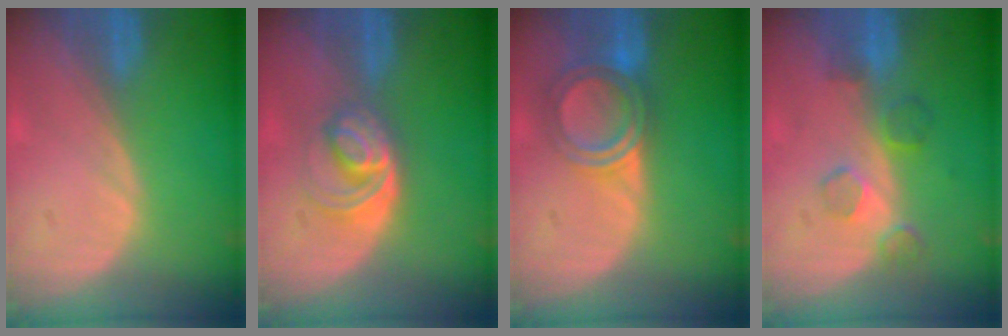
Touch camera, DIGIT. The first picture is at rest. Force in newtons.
{"total": 6.3, "press": 5.4, "slide": 3.2}
{"total": 6.0, "press": 5.6, "slide": 2.0}
{"total": 4.5, "press": 4.2, "slide": 1.6}